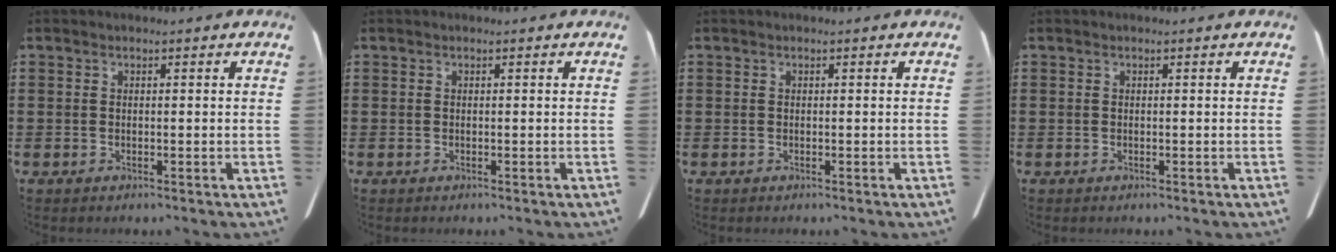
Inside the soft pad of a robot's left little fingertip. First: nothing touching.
{"total": 0.0}
{"total": 0.0}
{"total": 0.0}